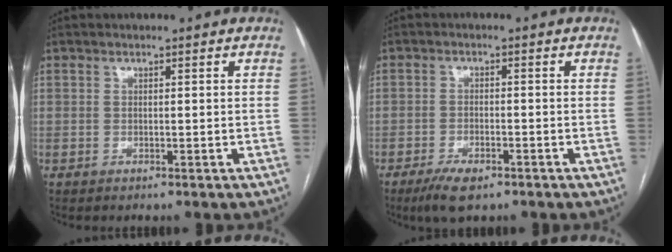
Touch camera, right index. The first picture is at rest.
{"total": 5.3, "force": [-3.5, 2.0, 3.5], "torque": [-0.067, -0.009, -0.054]}